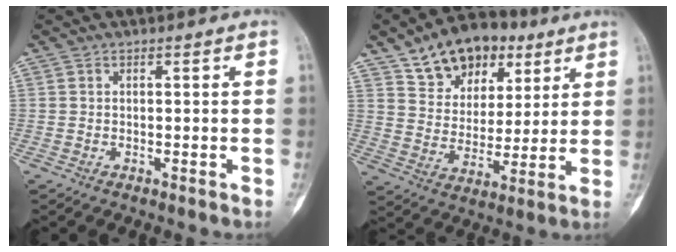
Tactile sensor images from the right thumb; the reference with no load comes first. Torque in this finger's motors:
{"motor_torque": [-0.86, 1.05, 0.40, 0.01, 0.05]}